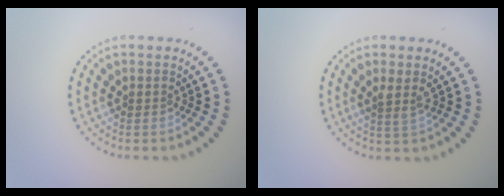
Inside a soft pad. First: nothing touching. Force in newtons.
{"total": 1.4, "press": 1.1, "slide": 0.9}